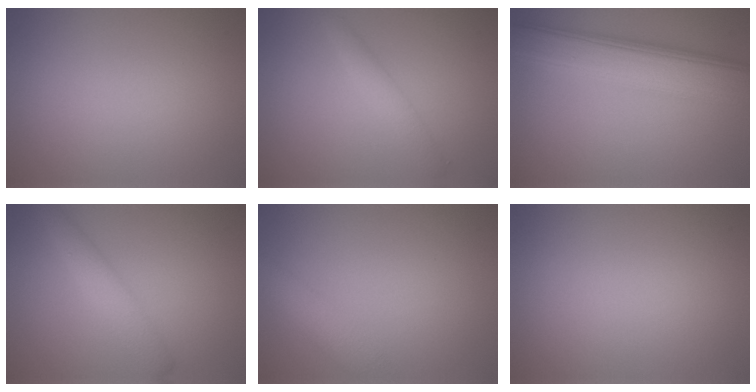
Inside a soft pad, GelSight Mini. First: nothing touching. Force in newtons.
{"total": 2.0, "press": 2.0, "slide": 0.1}
{"total": 7.8, "press": 7.8, "slide": 0.1}
{"total": 2.9, "press": 2.9, "slide": 0.1}
{"total": 3.0, "press": 3.0, "slide": 0.2}
{"total": 0.0}